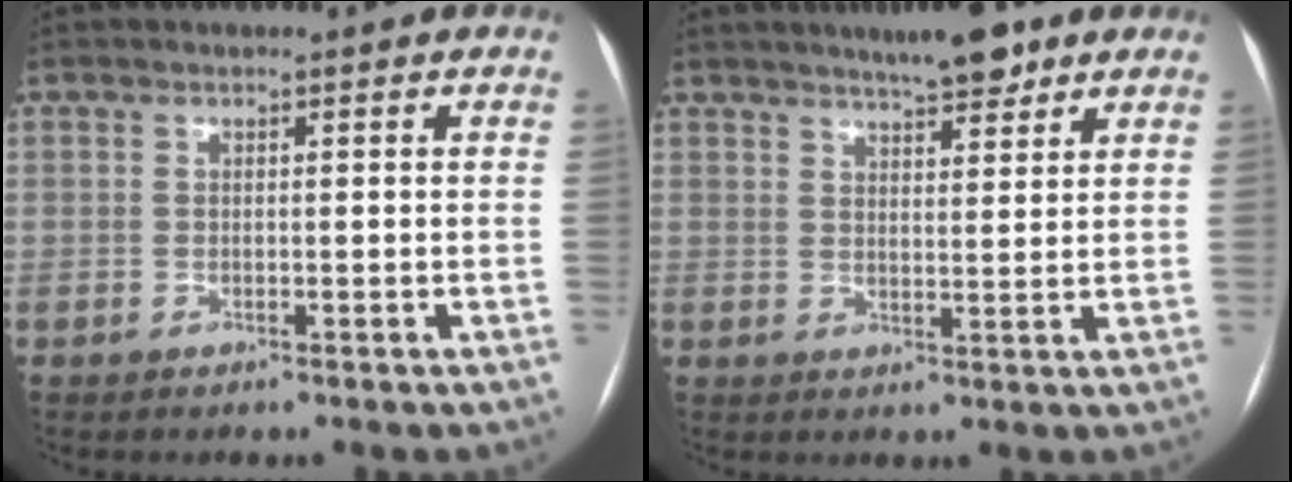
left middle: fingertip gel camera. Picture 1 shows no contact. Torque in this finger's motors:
{"motor_torque": [0.16, -0.17, 0.03, 0.01]}